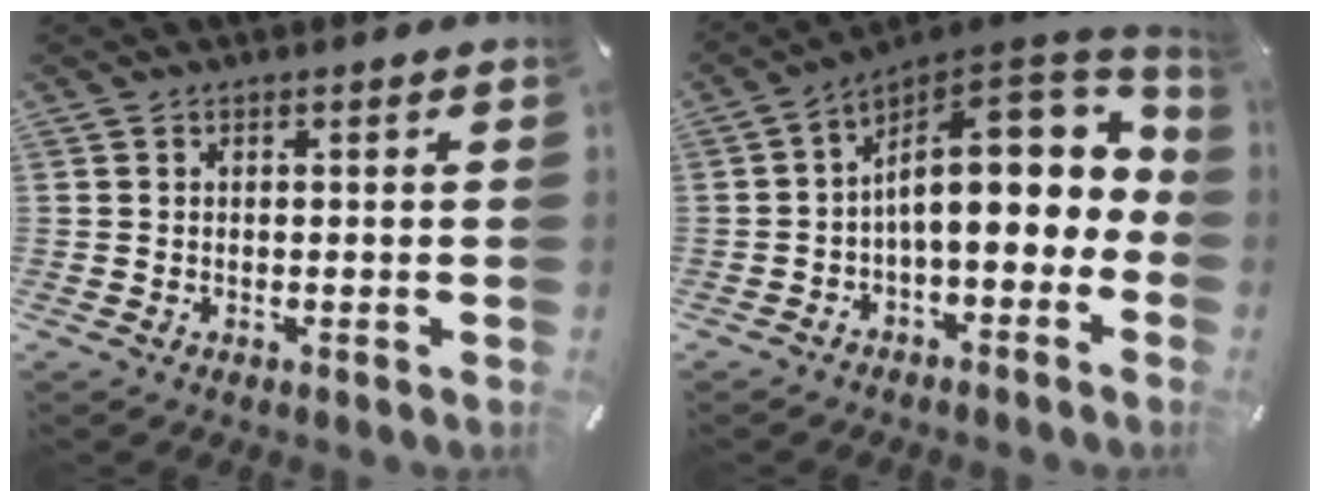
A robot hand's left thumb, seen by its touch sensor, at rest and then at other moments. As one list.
[{"total": 17.0, "force": [2.4, 8.1, 14.7], "torque": [-0.214, -0.028, 0.040]}]